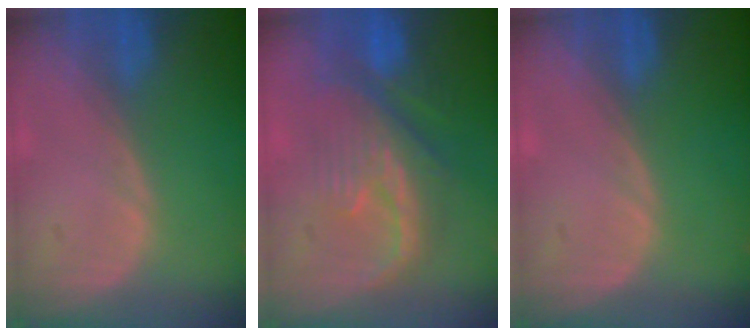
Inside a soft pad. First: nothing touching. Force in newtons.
{"total": 9.0, "press": 8.7, "slide": 2.0}
{"total": 0.0}